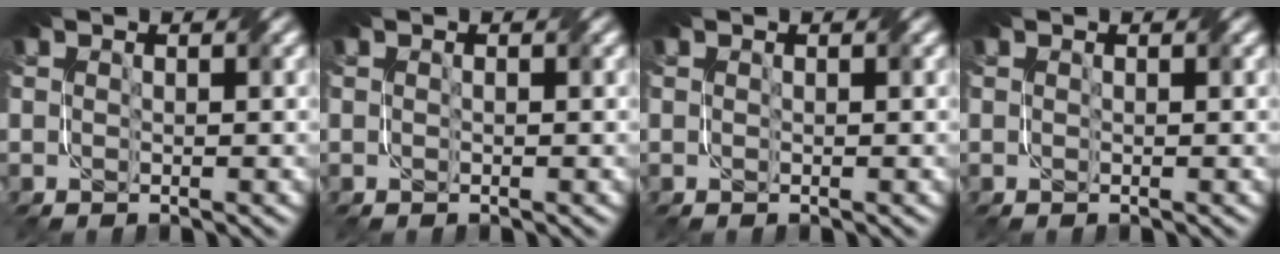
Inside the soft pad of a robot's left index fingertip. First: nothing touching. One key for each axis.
{"total": 0.0}
{"total": 0.0}
{"total": 0.0}